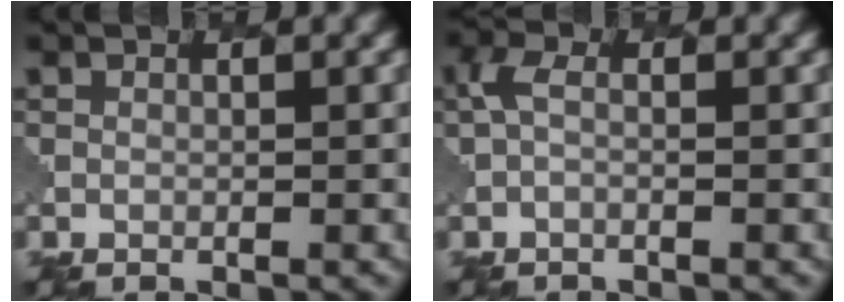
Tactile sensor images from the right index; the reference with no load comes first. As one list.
[{"total": 1.4, "force": [-0.3, 0.6, 1.2], "torque": [-0.035, 0.001, -0.013]}]